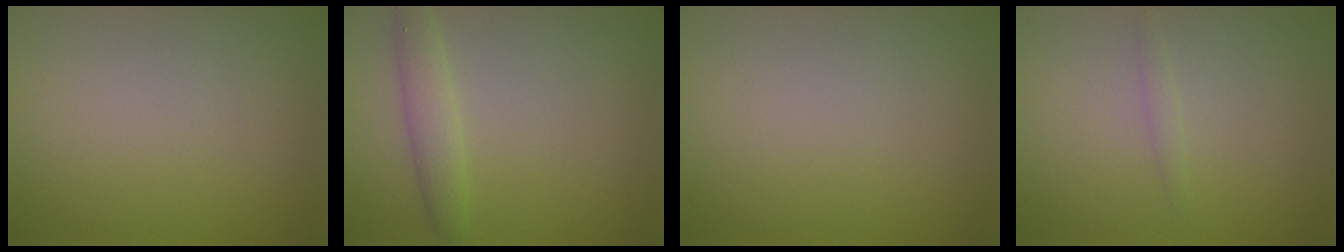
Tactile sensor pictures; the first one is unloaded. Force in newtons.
{"total": 2.3, "press": 2.3, "slide": 0.1}
{"total": 0.0}
{"total": 0.6, "press": 0.6, "slide": 0.0}